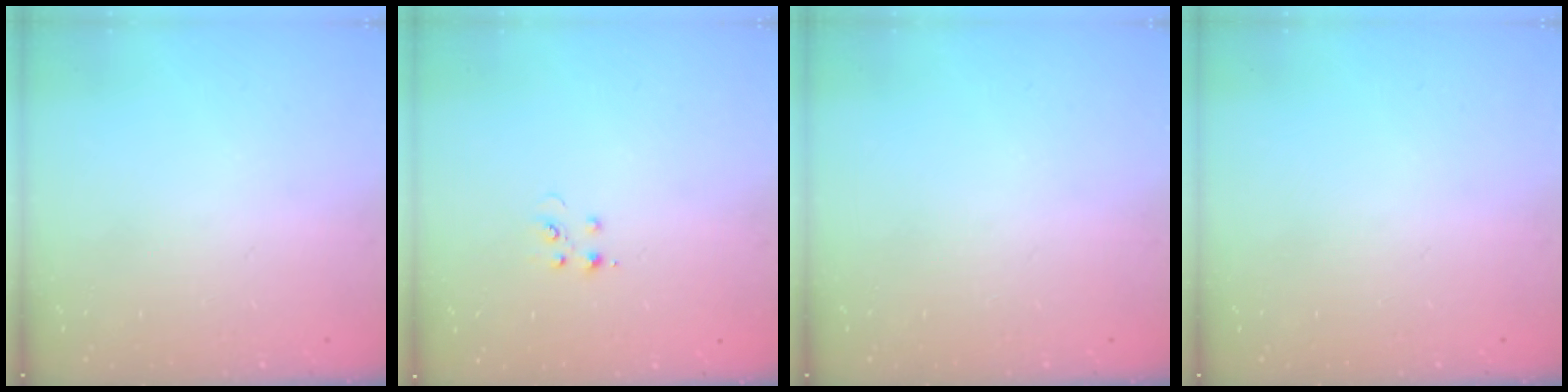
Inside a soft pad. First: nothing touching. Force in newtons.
{"total": 3.8, "press": 3.8, "slide": 0.5}
{"total": 0.0}
{"total": 0.0}